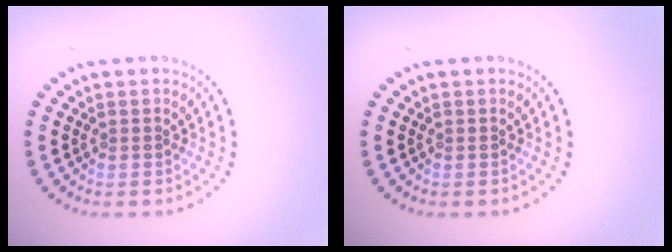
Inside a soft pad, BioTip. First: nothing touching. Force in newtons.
{"total": 0.0}